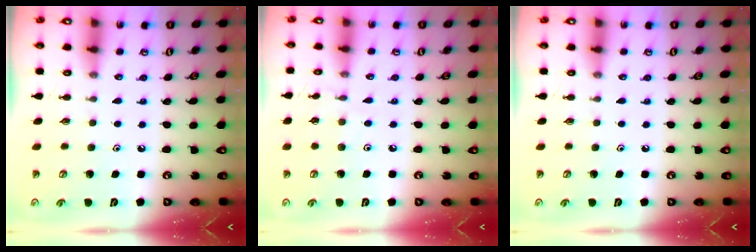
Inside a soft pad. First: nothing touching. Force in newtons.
{"total": 2.7, "press": 2.7, "slide": 0.4}
{"total": 0.0}